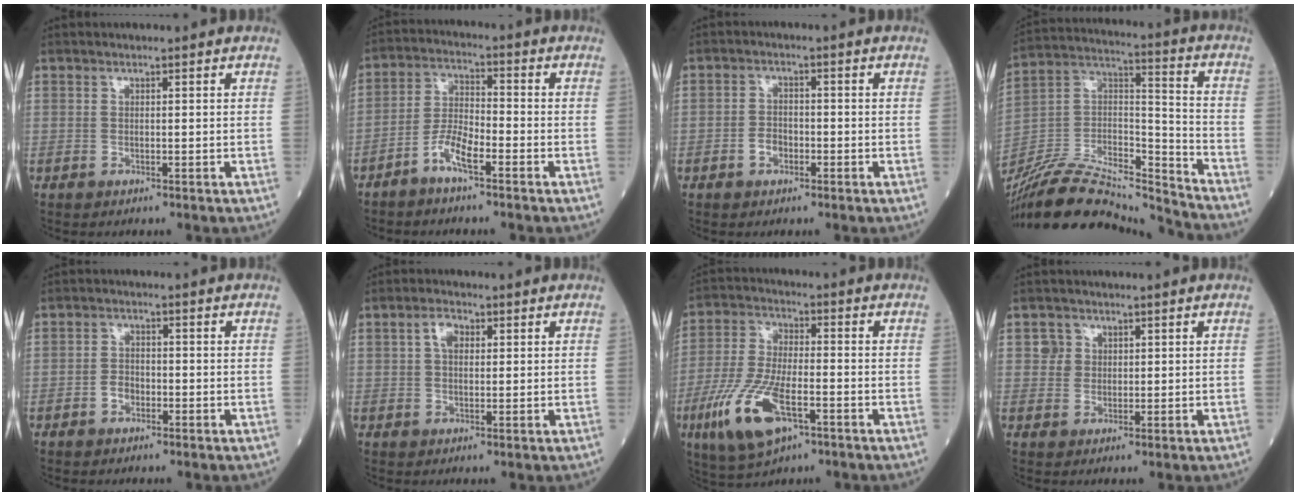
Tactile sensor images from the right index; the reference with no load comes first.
{"total": 5.7, "force": [-3.6, 1.3, 4.2], "torque": [-0.091, 0.005, -0.073]}
{"total": 2.7, "force": [-1.2, 1.9, 1.6], "torque": [-0.025, 0.006, -0.023]}
{"total": 23.7, "force": [-22.4, 3.1, 7.0], "torque": [-0.168, 0.012, -0.384]}
{"total": 2.5, "force": [-1.1, 1.8, 1.4], "torque": [-0.020, 0.006, -0.021]}
{"total": 3.2, "force": [1.0, 1.9, 2.3], "torque": [-0.045, 0.010, 0.018]}
{"total": 12.6, "force": [-5.5, 4.5, 10.4], "torque": [-0.225, -0.015, -0.099]}
{"total": 2.6, "force": [1.0, 2.4, 0.3], "torque": [0.002, 0.001, 0.013]}